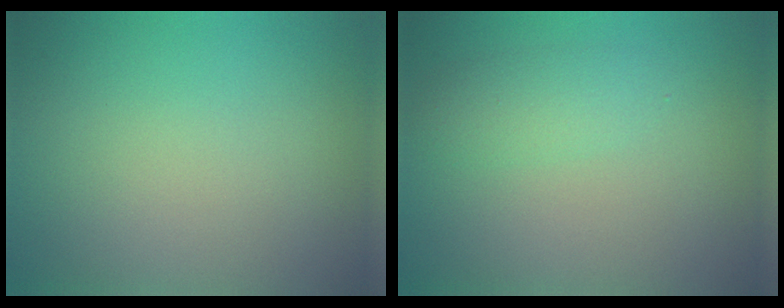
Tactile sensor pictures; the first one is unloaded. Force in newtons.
{"total": 1.8, "press": 1.8, "slide": 0.1}